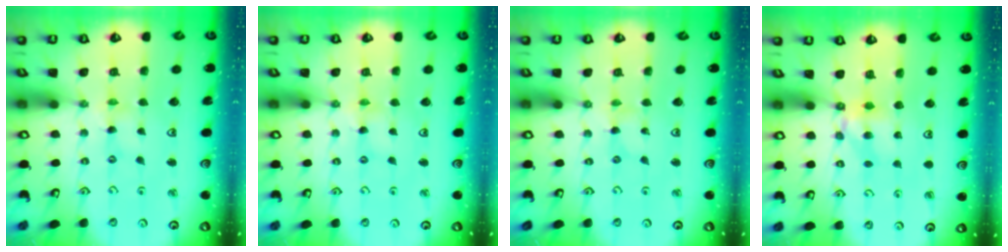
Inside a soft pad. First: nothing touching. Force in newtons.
{"total": 2.0, "press": 2.0, "slide": 0.3}
{"total": 0.0}
{"total": 5.9, "press": 5.9, "slide": 0.2}